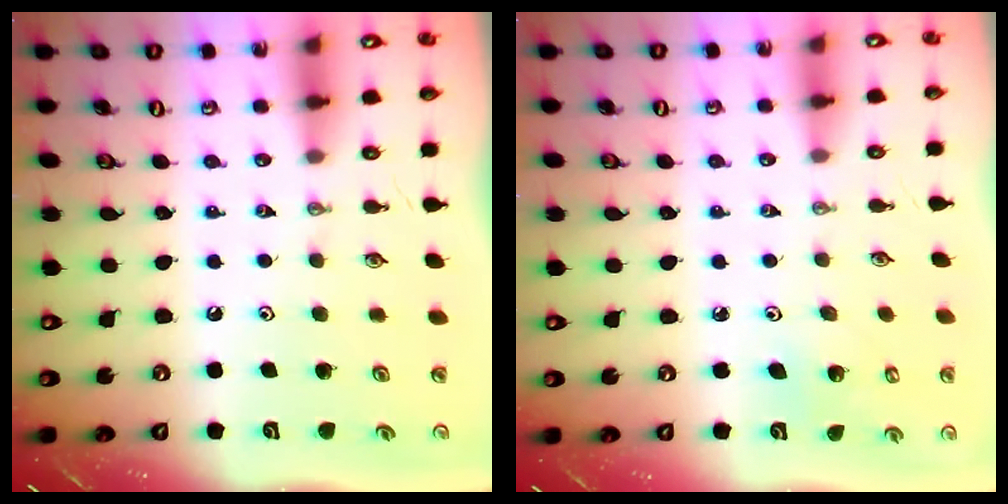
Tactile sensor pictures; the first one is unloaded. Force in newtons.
{"total": 4.4, "press": 4.4, "slide": 0.4}